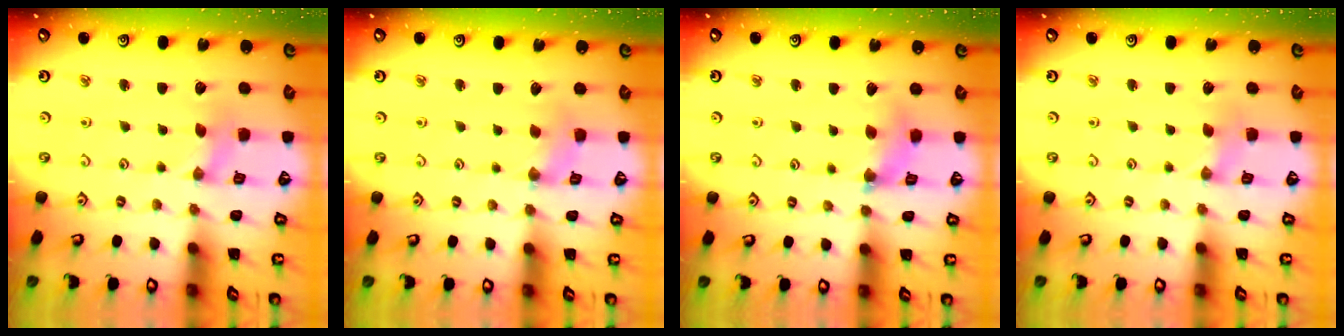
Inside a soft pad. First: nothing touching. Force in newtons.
{"total": 1.4, "press": 1.3, "slide": 0.3}
{"total": 6.2, "press": 6.2, "slide": 0.7}
{"total": 0.0}